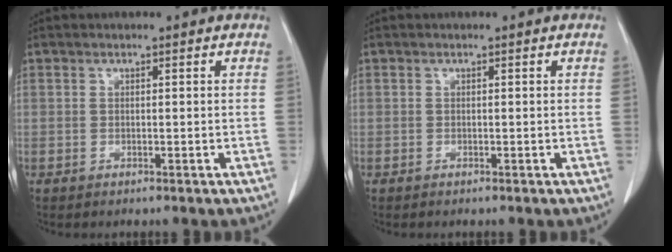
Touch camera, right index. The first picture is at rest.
{"total": 0.0}